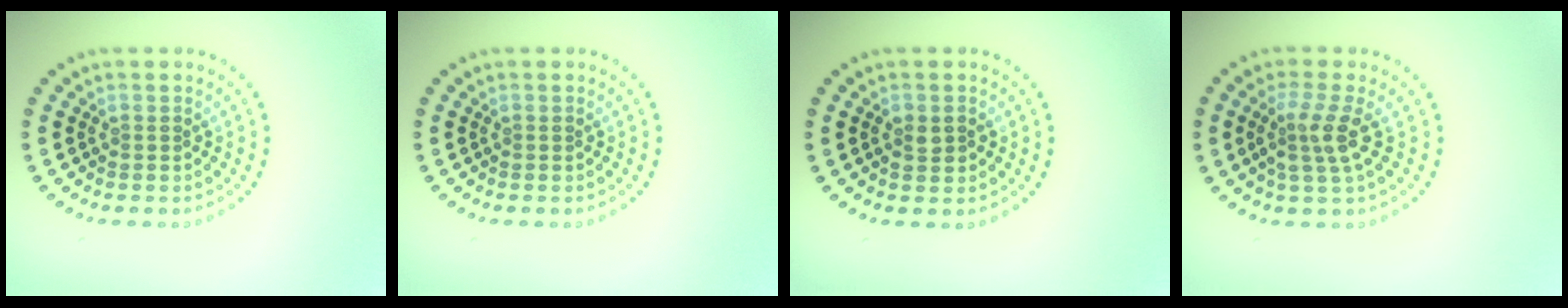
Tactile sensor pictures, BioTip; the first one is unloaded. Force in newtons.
{"total": 0.0}
{"total": 1.5, "press": 1.5, "slide": 0.1}
{"total": 2.9, "press": 2.3, "slide": 1.8}